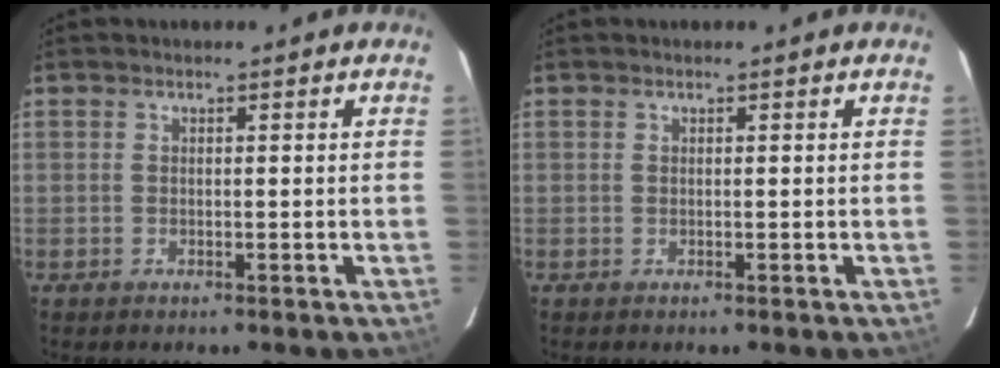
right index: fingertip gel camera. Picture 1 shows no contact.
{"total": 0.0}